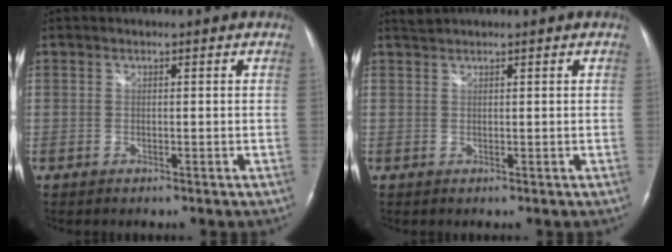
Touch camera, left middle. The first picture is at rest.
{"total": 1.0, "force": [0.9, -0.3, -0.1], "torque": [-0.006, 0.010, 0.025]}